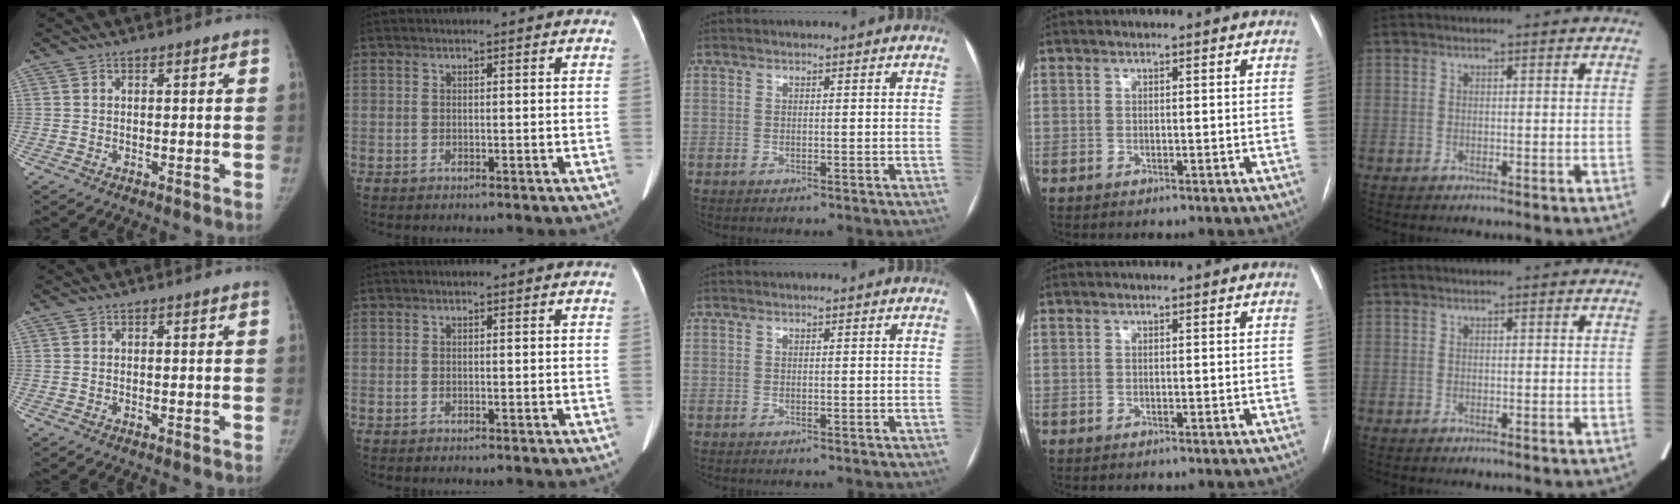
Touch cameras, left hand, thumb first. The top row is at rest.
{}